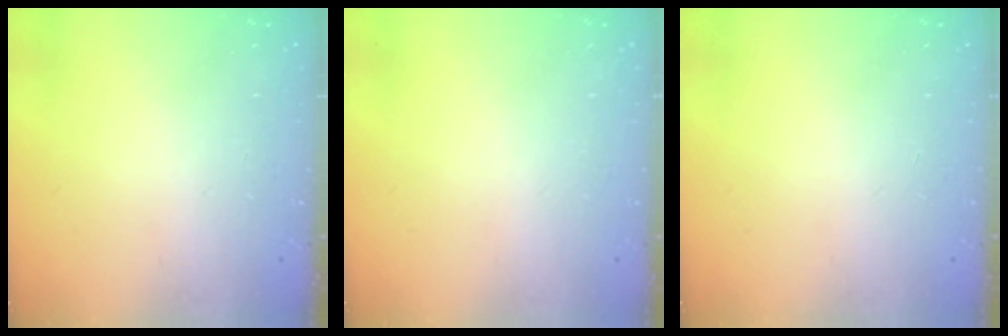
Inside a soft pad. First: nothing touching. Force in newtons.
{"total": 0.0}
{"total": 0.0}